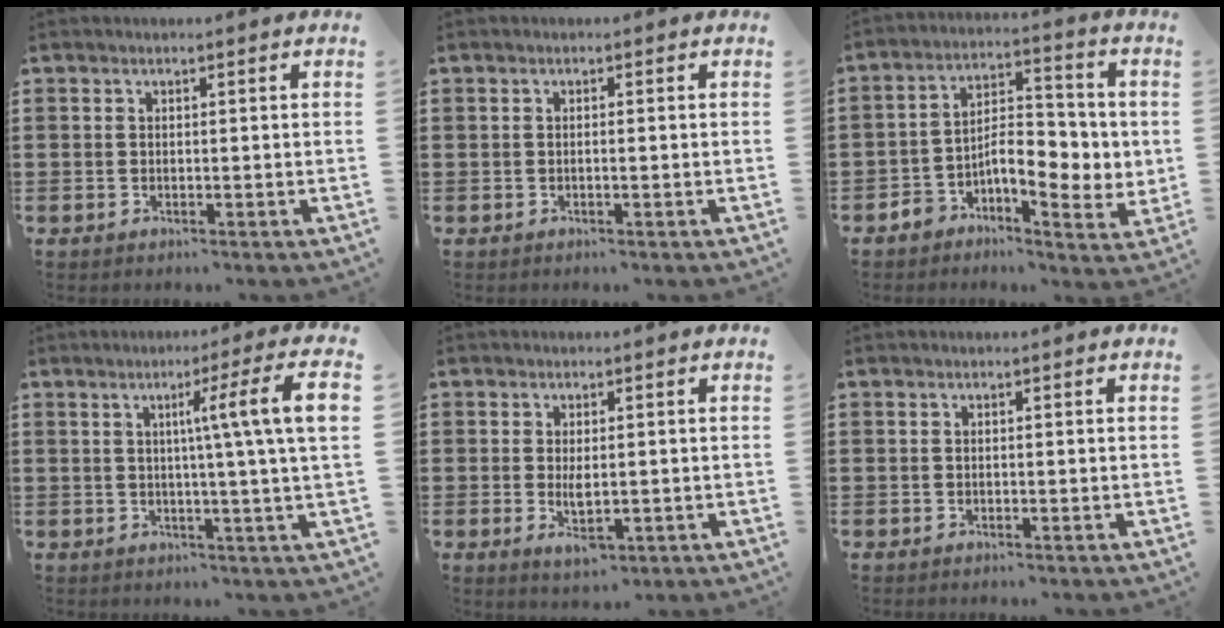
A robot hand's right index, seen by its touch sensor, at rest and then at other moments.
{"total": 0.6, "force": [-0.1, -0.1, 0.5], "torque": [-0.009, -0.003, -0.002]}
{"total": 7.8, "force": [-1.5, 4.6, 6.2], "torque": [-0.099, 0.000, -0.031]}
{"total": 9.3, "force": [1.6, -1.0, 9.1], "torque": [-0.153, -0.009, 0.014]}
{"total": 3.2, "force": [-0.4, 1.4, 2.9], "torque": [-0.054, -0.005, -0.010]}
{"total": 0.0}